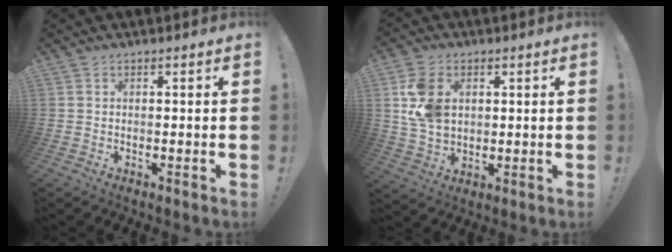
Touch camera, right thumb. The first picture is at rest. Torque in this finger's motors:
{"motor_torque": [-0.19, 0.72, 0.93, 0.09, 0.21]}